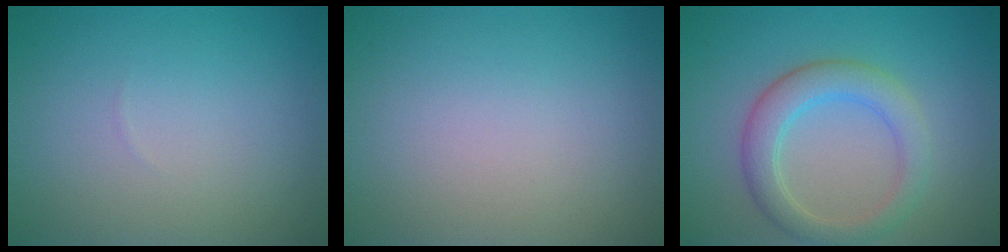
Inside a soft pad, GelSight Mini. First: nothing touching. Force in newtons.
{"total": 0.0}
{"total": 4.0, "press": 3.9, "slide": 0.4}